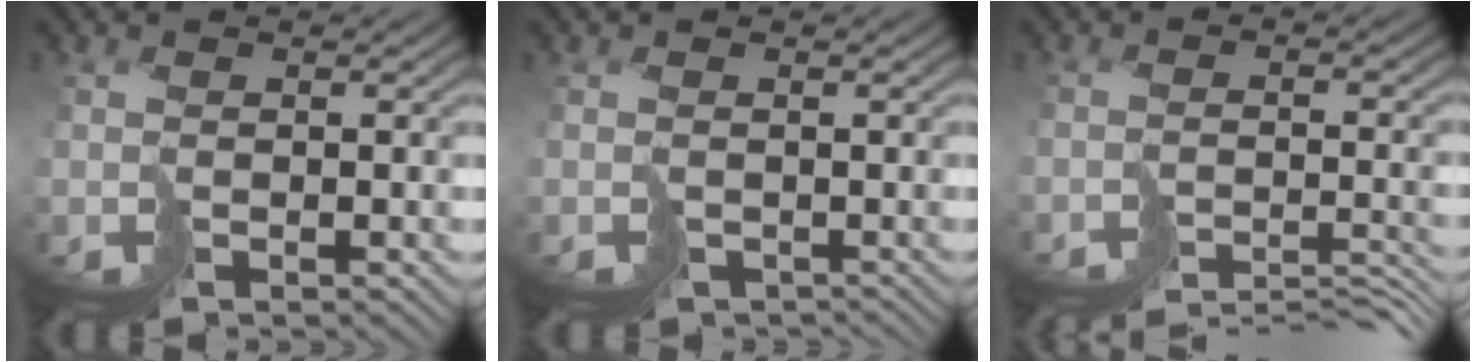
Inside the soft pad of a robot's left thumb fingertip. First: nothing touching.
{"total": 1.6, "force": [-1.4, 0.8, 0.2], "torque": [0.000, -0.010, -0.024]}
{"total": 7.8, "force": [-7.4, 0.6, 2.4], "torque": [-0.035, -0.002, -0.104]}